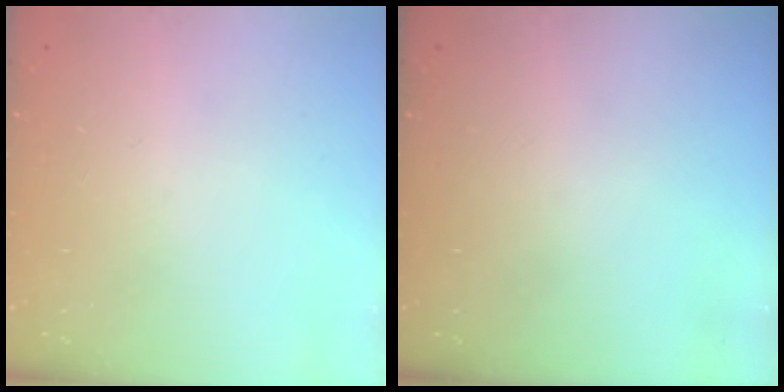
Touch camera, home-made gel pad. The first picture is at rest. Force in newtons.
{"total": 0.0}